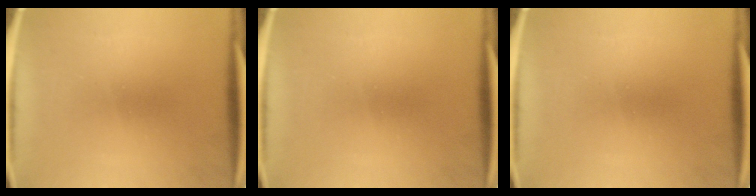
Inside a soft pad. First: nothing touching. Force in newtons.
{"total": 0.0}
{"total": 0.0}